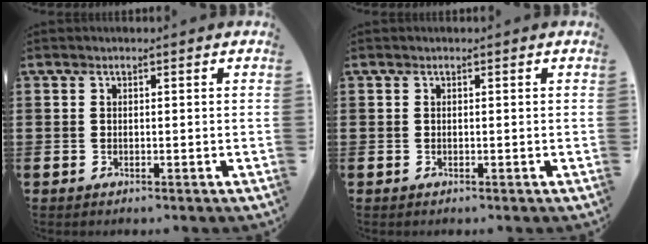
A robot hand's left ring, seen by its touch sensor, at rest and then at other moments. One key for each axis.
{"total": 0.0}